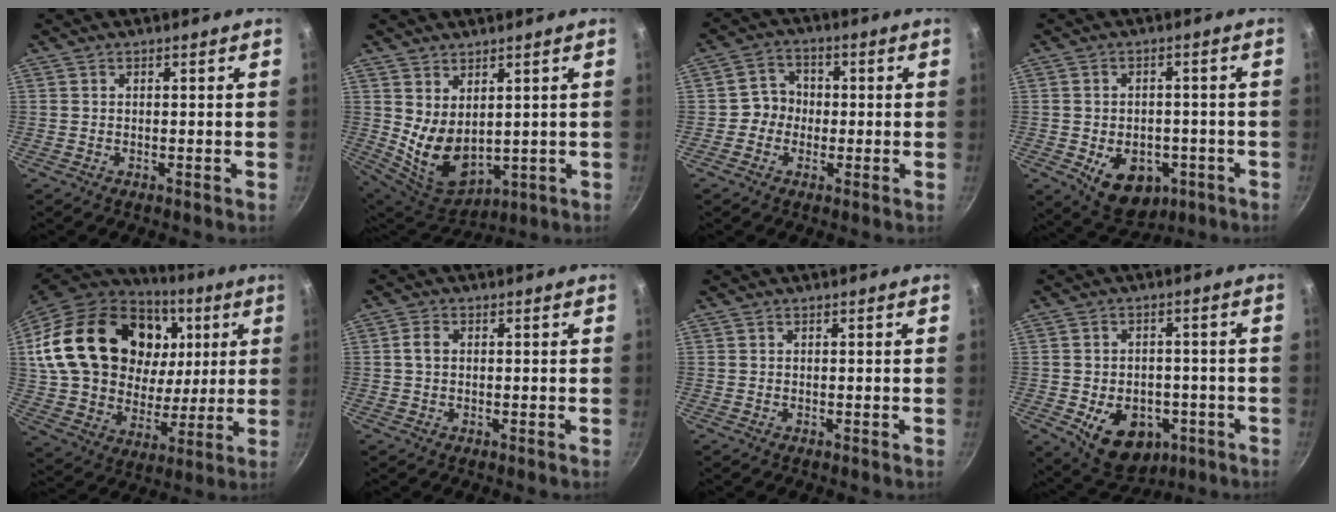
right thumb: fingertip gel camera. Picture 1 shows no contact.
{"total": 9.9, "force": [2.5, 6.2, 7.2], "torque": [-0.107, -0.042, 0.073]}
{"total": 5.2, "force": [-0.6, 4.9, 1.8], "torque": [0.009, 0.015, -0.022]}
{"total": 11.0, "force": [-3.6, 7.8, 6.9], "torque": [-0.066, 0.005, -0.037]}
{"total": 32.8, "force": [9.7, 22.2, 22.0], "torque": [-0.382, -0.002, 0.177]}
{"total": 2.4, "force": [0.2, 1.8, 1.6], "torque": [-0.027, 0.007, 0.001]}
{"total": 0.0}
{"total": 12.5, "force": [-4.2, 9.0, 7.6], "torque": [-0.079, 0.010, -0.046]}